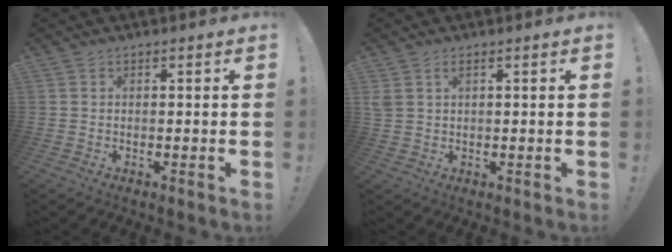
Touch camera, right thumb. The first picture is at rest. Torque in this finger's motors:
{"motor_torque": [0.14, 0.45, 0.21, 0.12, 0.00]}